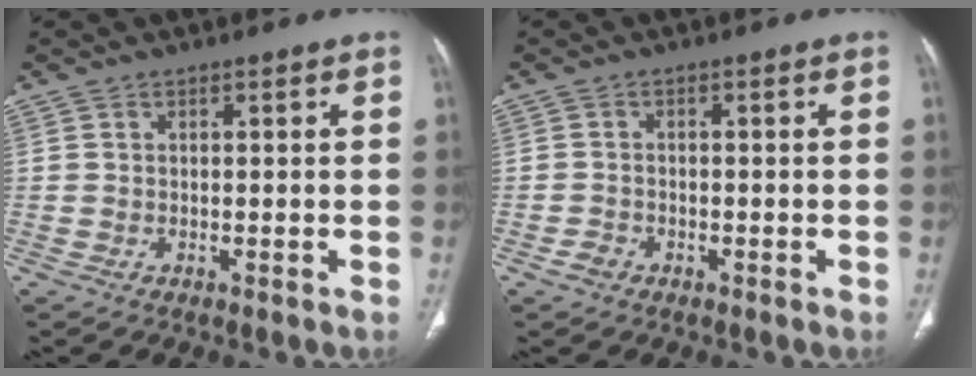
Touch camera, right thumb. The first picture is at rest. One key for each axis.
{"total": 1.8, "fx": -1.1, "fy": 1.4, "fz": 0.6, "tx": -0.013, "ty": 0.009, "tz": -0.019}